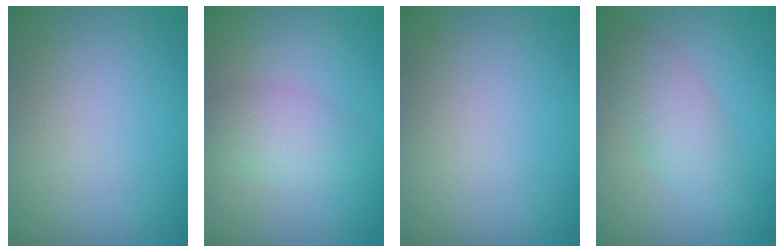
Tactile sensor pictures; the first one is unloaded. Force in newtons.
{"total": 3.0, "press": 3.0, "slide": 0.2}
{"total": 0.0}
{"total": 2.9, "press": 2.9, "slide": 0.1}